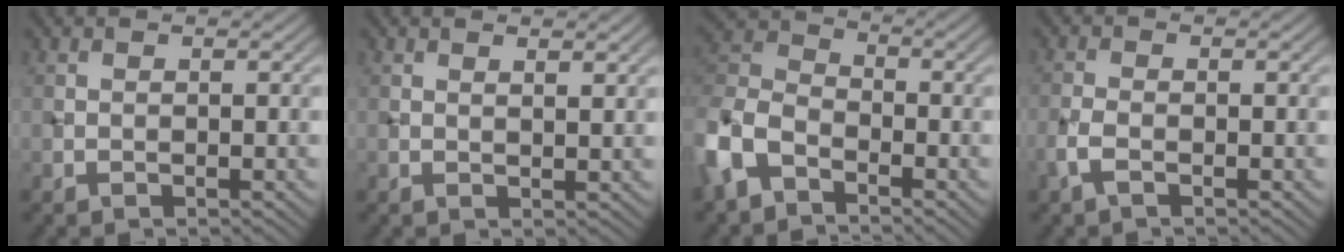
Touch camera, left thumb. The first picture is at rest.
{"total": 1.7, "force": [1.2, 0.1, 1.2], "torque": [-0.021, -0.001, 0.021]}
{"total": 7.7, "force": [-4.4, 4.3, 4.6], "torque": [-0.113, 0.001, -0.112]}
{"total": 2.3, "force": [-1.1, 0.9, 1.8], "torque": [-0.049, -0.001, -0.030]}